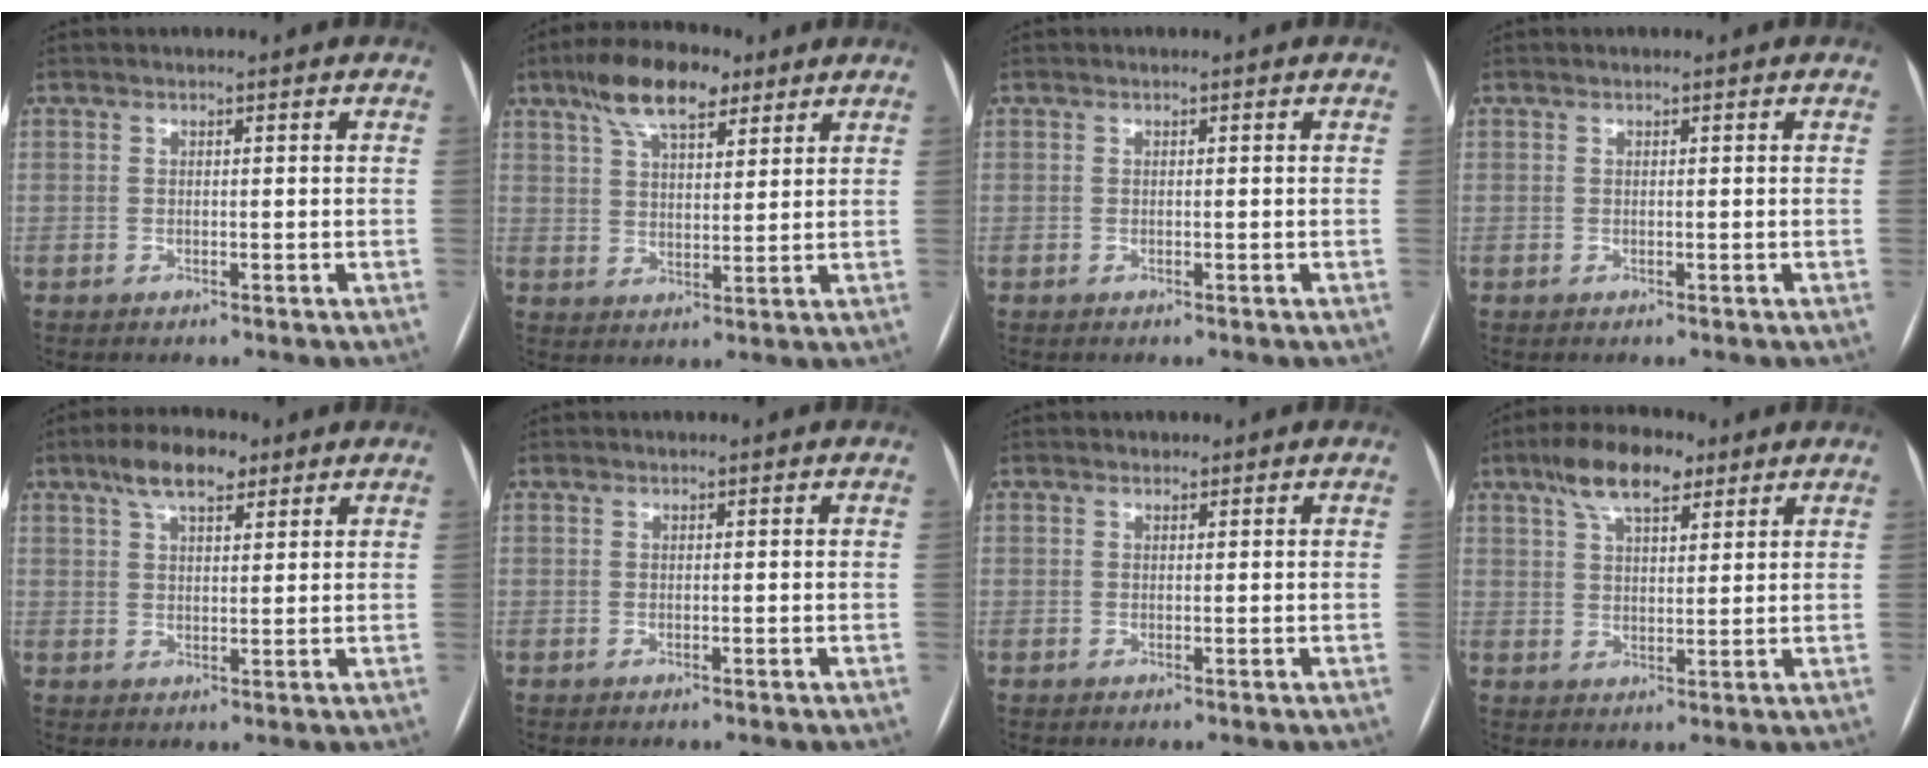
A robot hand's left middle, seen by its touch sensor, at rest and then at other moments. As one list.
[{"total": 10.4, "force": [6.8, 3.9, 6.8], "torque": [-0.124, 0.022, 0.119]}, {"total": 0.0}, {"total": 0.0}, {"total": 7.0, "force": [4.6, 2.6, 4.6], "torque": [-0.084, 0.020, 0.078]}, {"total": 0.0}, {"total": 0.6, "force": [0.5, 0.4, 0.1], "torque": [-0.001, 0.002, 0.007]}, {"total": 8.9, "force": [5.7, 3.3, 5.9], "torque": [-0.110, 0.021, 0.100]}]